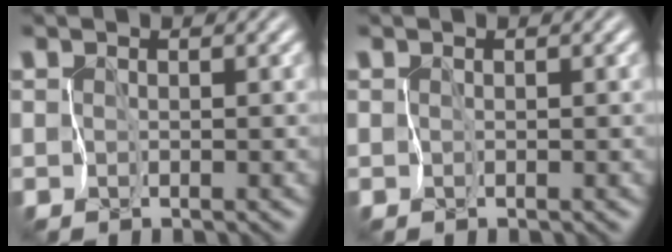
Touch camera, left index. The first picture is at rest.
{"total": 0.0}